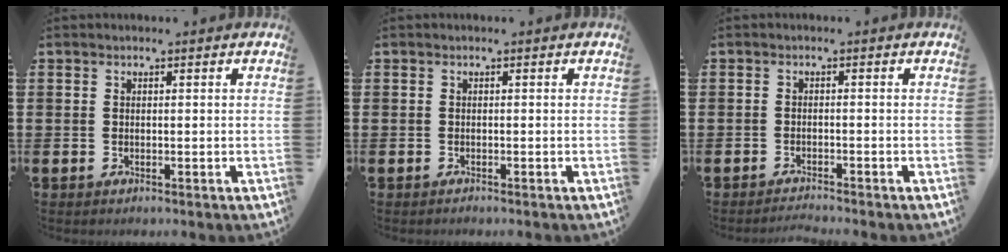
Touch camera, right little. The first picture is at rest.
{"total": 0.0}
{"total": 1.1, "force": [-1.1, -0.2, 0.1], "torque": [-0.002, 0.000, -0.021]}